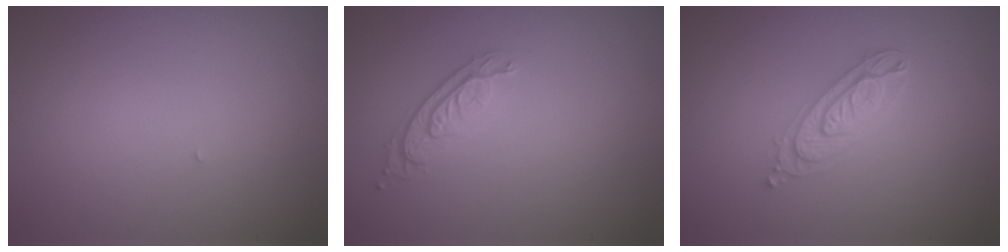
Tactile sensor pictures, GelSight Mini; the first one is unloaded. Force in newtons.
{"total": 2.1, "press": 1.8, "slide": 1.1}
{"total": 2.6, "press": 2.5, "slide": 0.5}